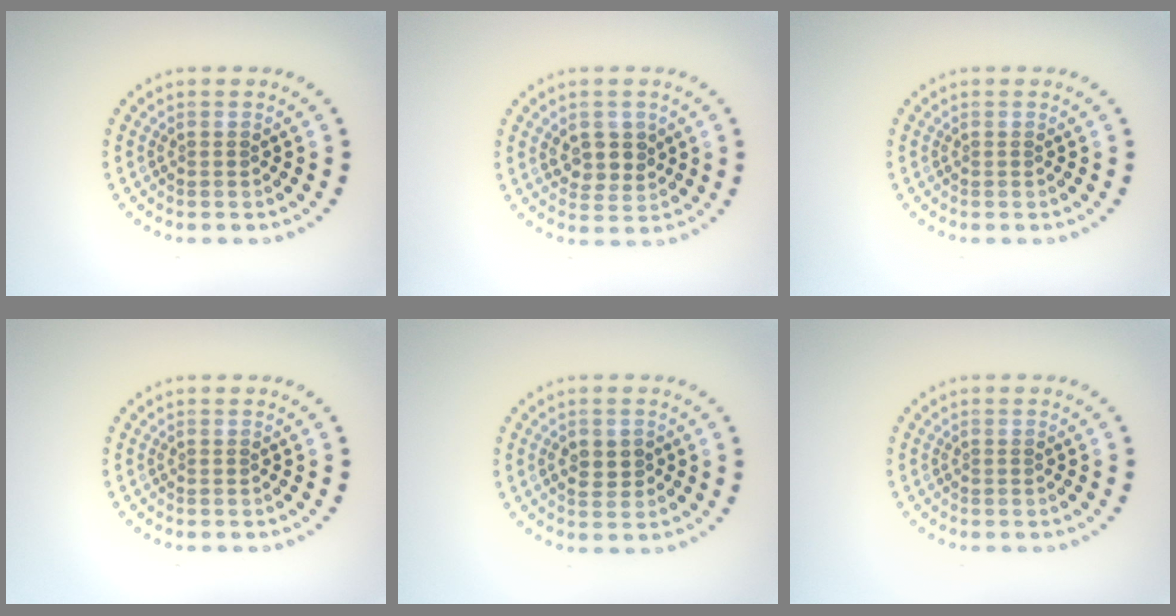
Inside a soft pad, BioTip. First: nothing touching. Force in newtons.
{"total": 2.8, "press": 2.7, "slide": 0.8}
{"total": 0.0}
{"total": 0.0}
{"total": 2.2, "press": 2.2, "slide": 0.1}
{"total": 0.0}